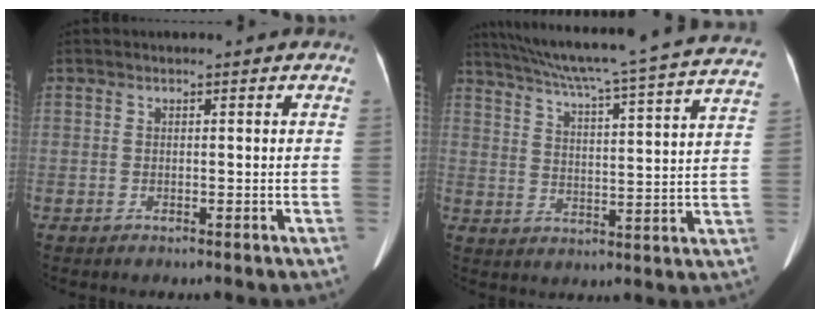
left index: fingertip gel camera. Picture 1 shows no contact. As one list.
[{"total": 27.8, "force": [24.5, 0.1, 13.1], "torque": [-0.218, -0.037, 0.314]}]